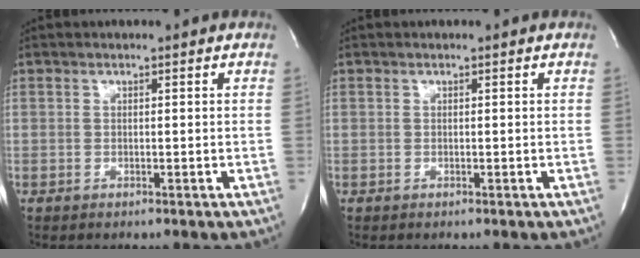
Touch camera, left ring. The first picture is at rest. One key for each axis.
{"total": 0.0}